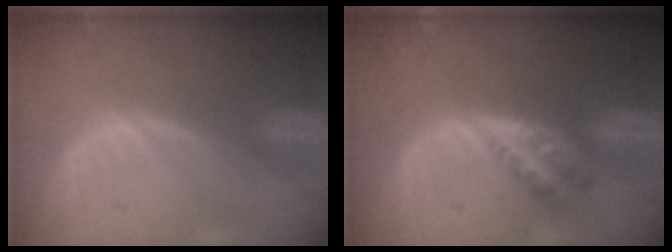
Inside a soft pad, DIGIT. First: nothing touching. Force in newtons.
{"total": 4.8, "press": 4.3, "slide": 2.0}